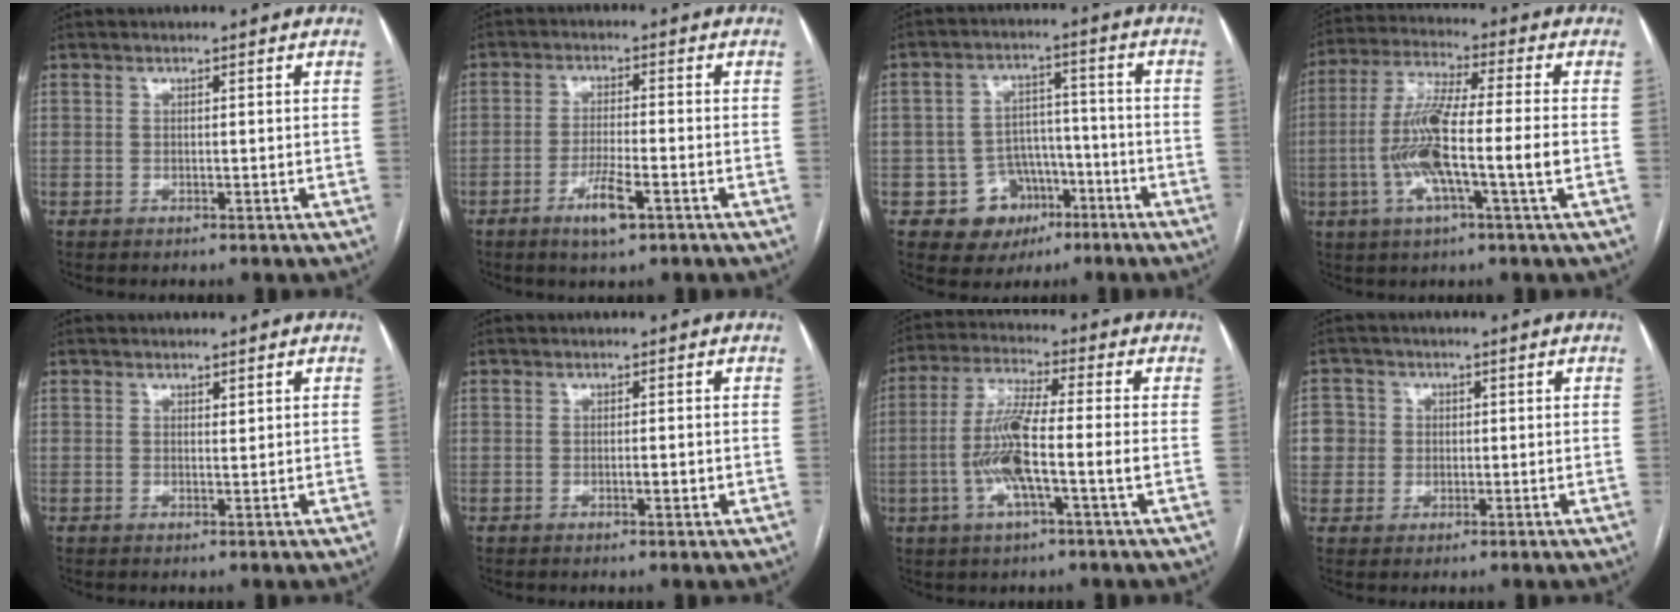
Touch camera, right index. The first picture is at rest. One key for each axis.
{"total": 5.1, "fx": -2.7, "fy": 0.7, "fz": 4.3, "tx": -0.083, "ty": -0.006, "tz": -0.047}
{"total": 8.1, "fx": -3.6, "fy": 7.0, "fz": 1.7, "tx": -0.012, "ty": 0.022, "tz": -0.044}
{"total": 12.6, "fx": -2.4, "fy": 0.3, "fz": 12.4, "tx": -0.246, "ty": 0.002, "tz": -0.052}
{"total": 0.5, "fx": 0.4, "fy": 0.2, "fz": 0.3, "tx": -0.006, "ty": -0.004, "tz": 0.005}
{"total": 1.5, "fx": -0.3, "fy": 0.4, "fz": 1.4, "tx": -0.023, "ty": -0.001, "tz": -0.004}
{"total": 10.3, "fx": -2.1, "fy": 0.5, "fz": 10.1, "tx": -0.204, "ty": 0.004, "tz": -0.047}
{"total": 5.0, "fx": 0.5, "fy": 5.0, "fz": 0.5, "tx": -0.005, "ty": 0.016, "tz": 0.012}